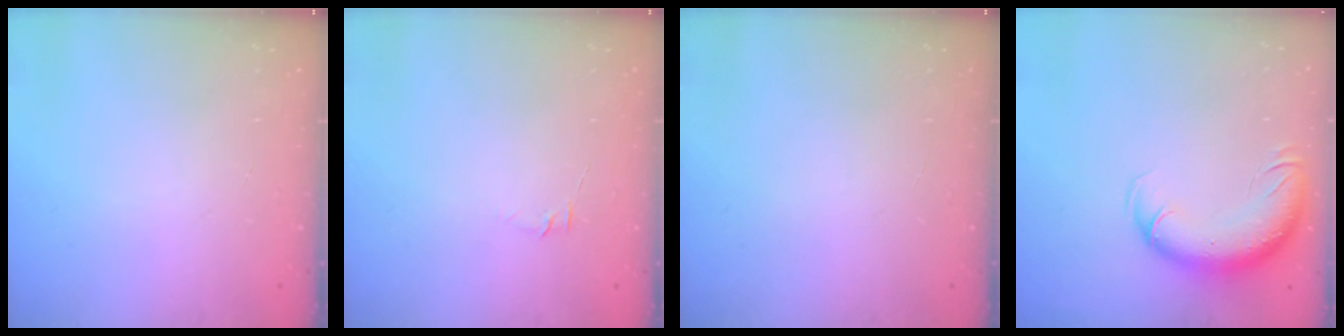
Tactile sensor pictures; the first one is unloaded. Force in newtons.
{"total": 3.8, "press": 3.7, "slide": 0.9}
{"total": 0.0}
{"total": 11.7, "press": 11.2, "slide": 3.2}